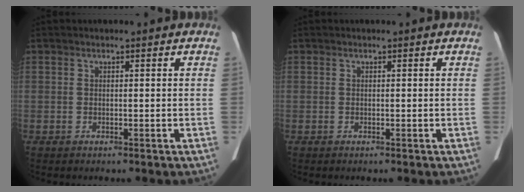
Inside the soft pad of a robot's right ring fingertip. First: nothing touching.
{"total": 0.0}